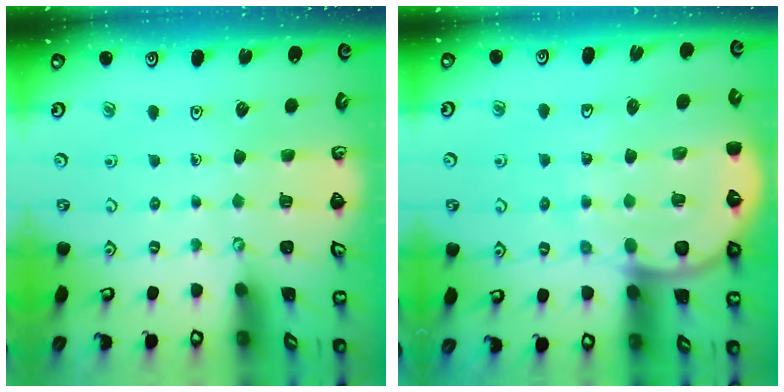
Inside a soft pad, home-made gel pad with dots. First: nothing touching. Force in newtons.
{"total": 8.9, "press": 8.8, "slide": 1.3}